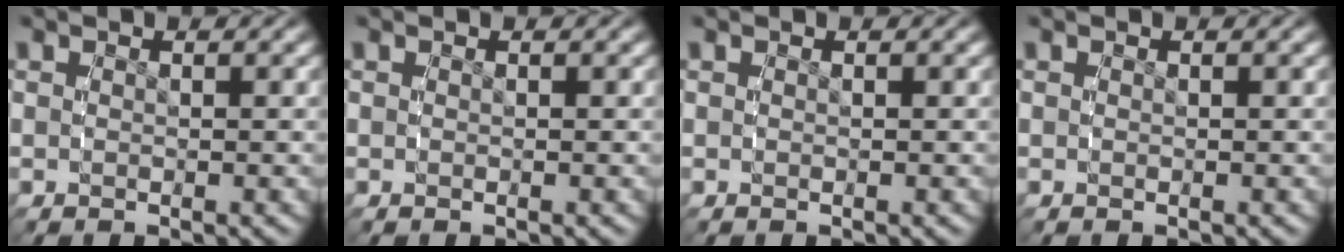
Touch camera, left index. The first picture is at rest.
{"total": 0.0}
{"total": 0.0}
{"total": 0.0}